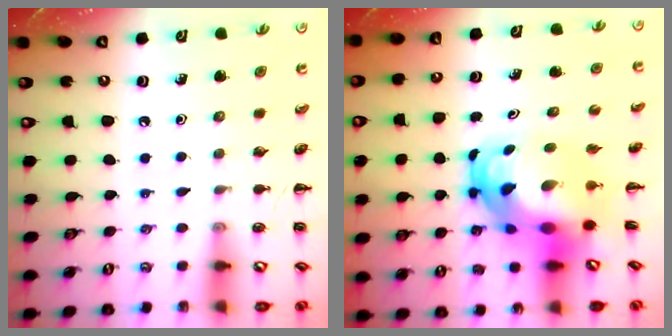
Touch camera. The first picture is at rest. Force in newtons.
{"total": 9.5, "press": 9.2, "slide": 2.7}